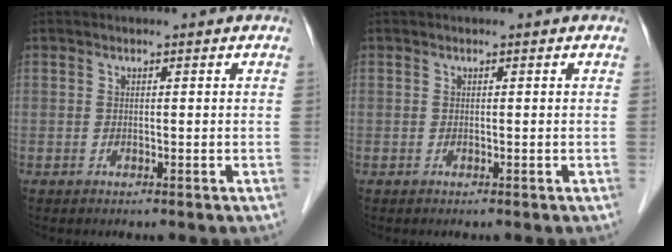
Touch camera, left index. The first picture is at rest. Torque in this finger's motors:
{"motor_torque": [0.00, 0.00, 0.00, 0.00]}